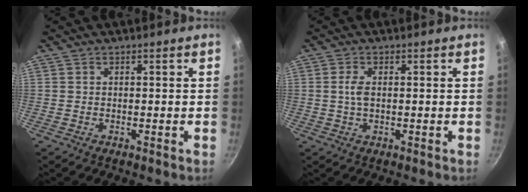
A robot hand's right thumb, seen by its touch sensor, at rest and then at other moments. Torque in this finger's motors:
{"motor_torque": [-0.13, 0.14, -0.49, 0.19, 0.00]}